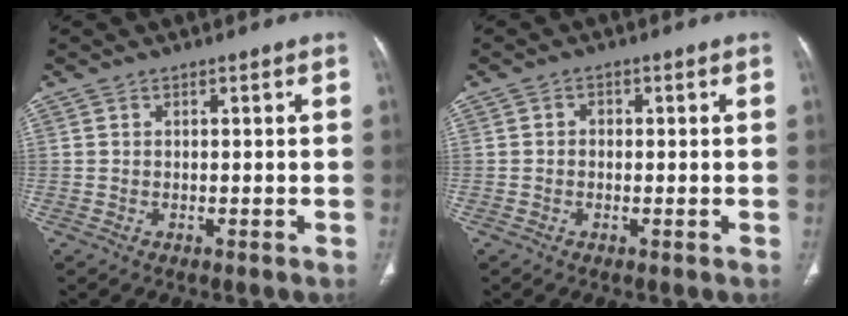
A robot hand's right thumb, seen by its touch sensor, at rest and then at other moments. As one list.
[{"total": 1.5, "force": [0.0, 1.3, 0.7], "torque": [-0.004, 0.006, -0.004]}]